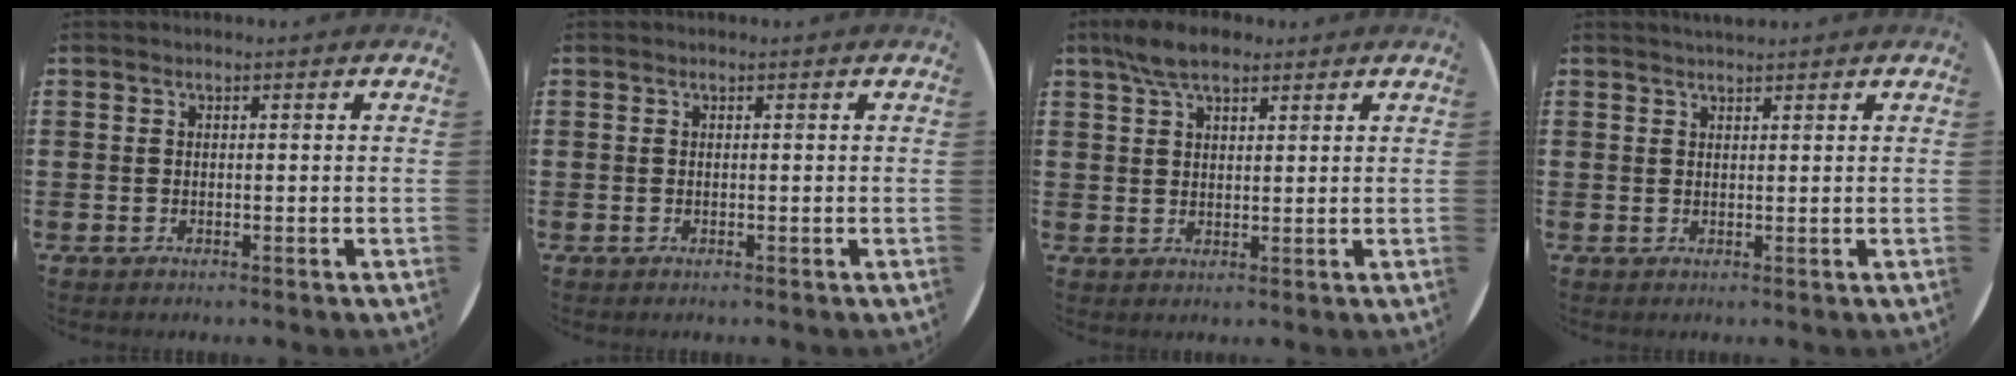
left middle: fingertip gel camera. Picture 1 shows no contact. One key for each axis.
{"total": 0.0}
{"total": 5.4, "fx": 4.2, "fy": 2.3, "fz": 2.5, "tx": -0.050, "ty": 0.001, "tz": 0.076}
{"total": 1.4, "fx": 1.4, "fy": 0.0, "fz": 0.3, "tx": -0.005, "ty": 0.003, "tz": 0.026}